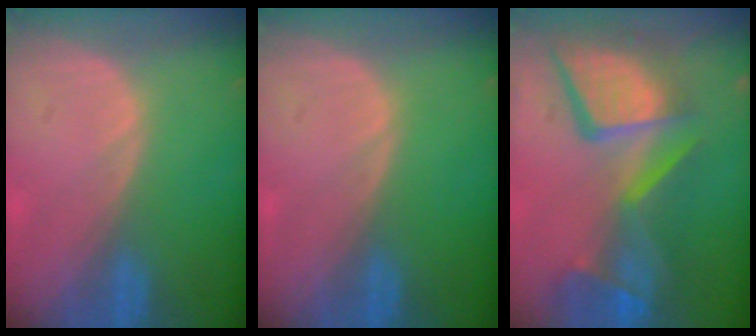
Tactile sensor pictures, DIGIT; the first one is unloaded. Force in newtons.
{"total": 0.0}
{"total": 13.8, "press": 11.3, "slide": 8.0}